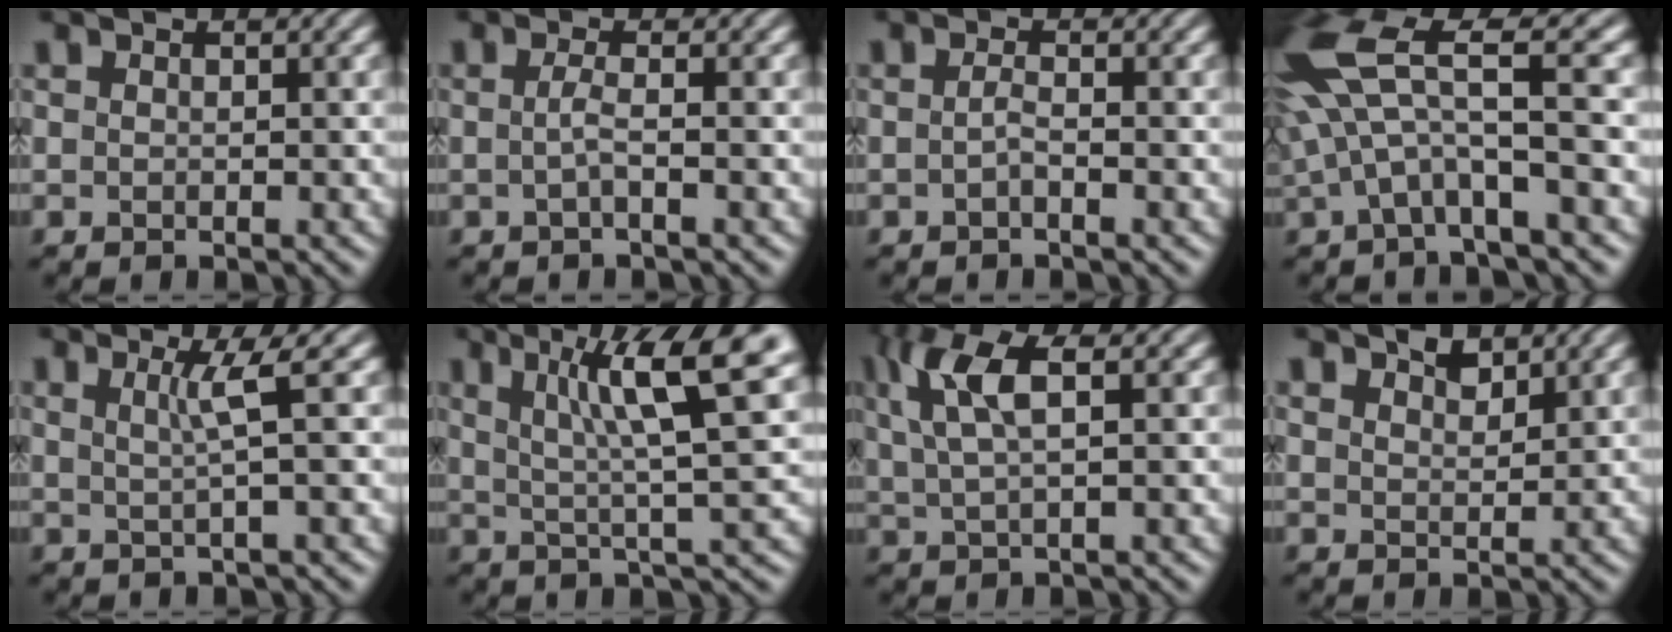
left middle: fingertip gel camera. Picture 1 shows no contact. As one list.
[{"total": 1.2, "force": [-0.2, 0.1, 1.2], "torque": [-0.025, 0.004, -0.006]}, {"total": 0.8, "force": [-0.4, 0.1, 0.7], "torque": [-0.015, 0.004, -0.009]}, {"total": 8.2, "force": [2.3, 2.6, 7.5], "torque": [-0.160, 0.014, 0.036]}, {"total": 2.4, "force": [0.9, 0.2, 2.2], "torque": [-0.040, 0.008, 0.015]}, {"total": 9.3, "force": [4.1, 1.6, 8.1], "torque": [-0.116, 0.021, 0.066]}, {"total": 5.2, "force": [2.3, 1.6, 4.4], "torque": [-0.095, 0.014, 0.049]}, {"total": 1.8, "force": [1.7, 0.3, 0.4], "torque": [-0.007, 0.005, 0.033]}]